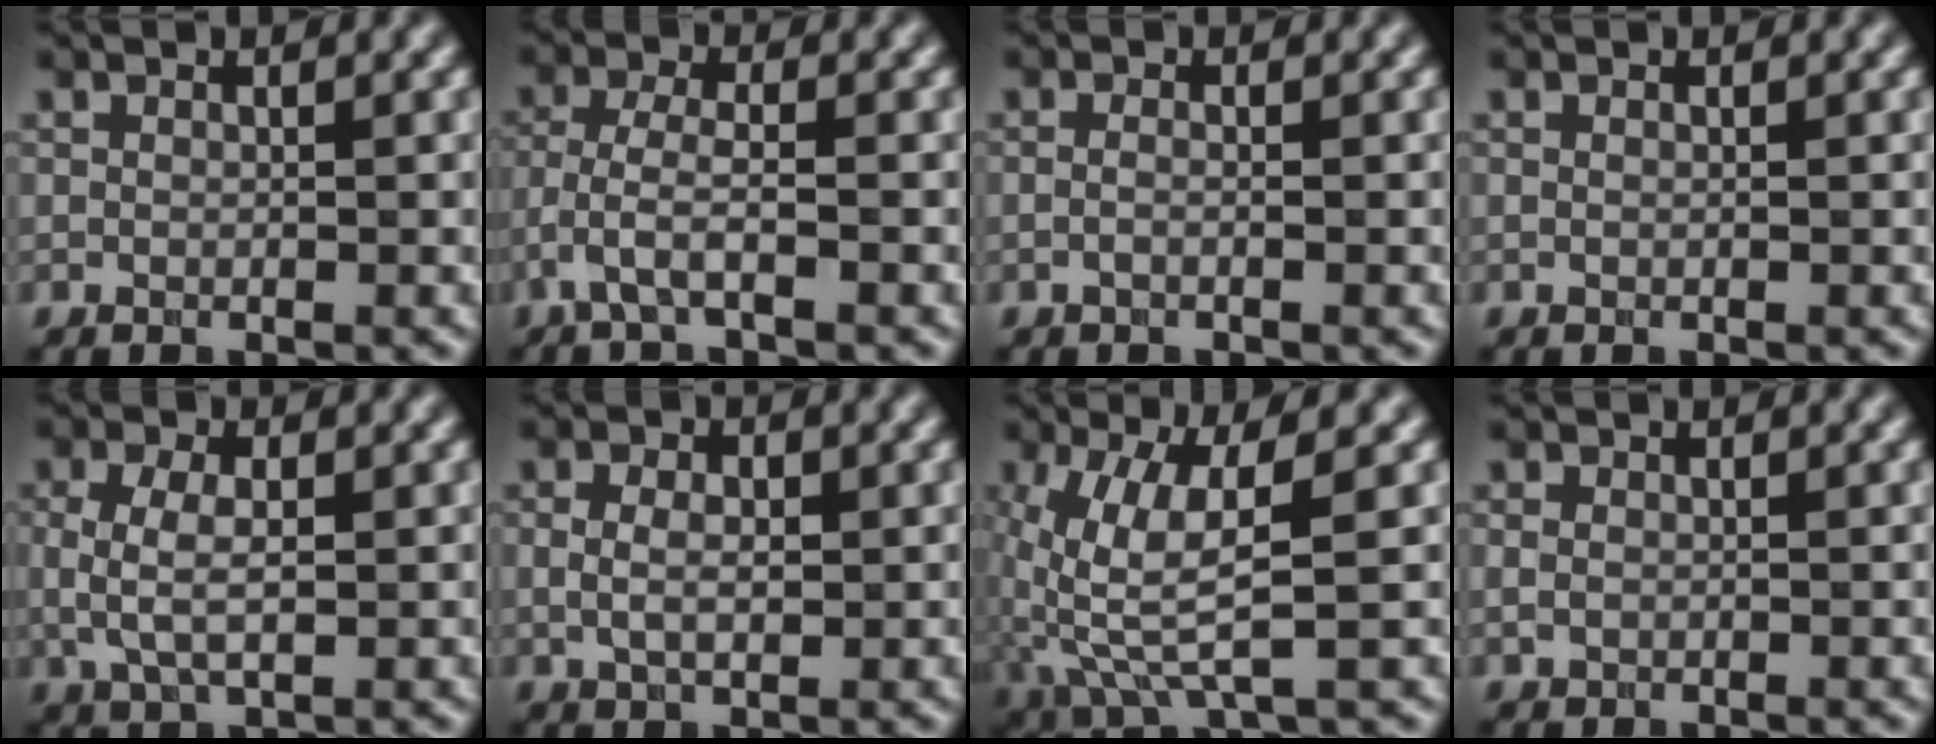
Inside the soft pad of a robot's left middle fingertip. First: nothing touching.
{"total": 3.2, "force": [-1.8, 0.5, 2.6], "torque": [-0.057, 0.002, -0.045]}
{"total": 0.8, "force": [-0.3, 0.2, 0.7], "torque": [-0.016, -0.005, -0.009]}
{"total": 0.0}
{"total": 3.9, "force": [0.0, 2.1, 3.3], "torque": [-0.074, 0.002, 0.001]}
{"total": 3.8, "force": [0.6, 2.6, 2.7], "torque": [-0.039, 0.010, -0.004]}
{"total": 6.1, "force": [0.2, 1.8, 5.9], "torque": [-0.142, -0.009, 0.010]}
{"total": 1.2, "force": [0.0, 1.0, 0.6], "torque": [-0.012, -0.002, -0.001]}